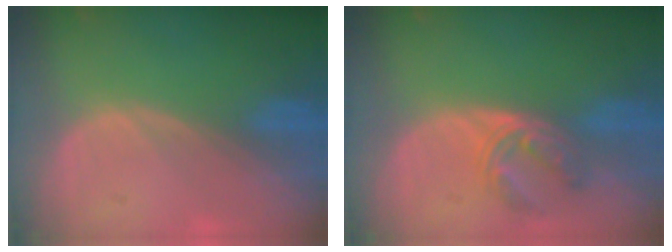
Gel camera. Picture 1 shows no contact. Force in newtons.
{"total": 5.5, "press": 5.0, "slide": 2.3}